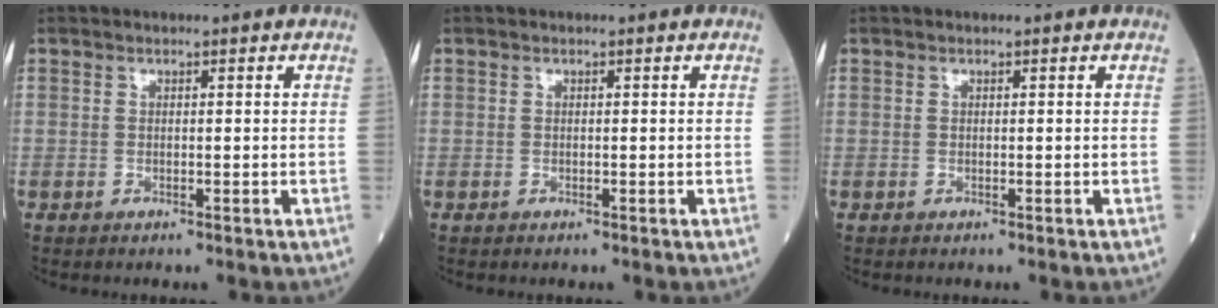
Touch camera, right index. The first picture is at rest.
{"total": 0.0}
{"total": 0.0}